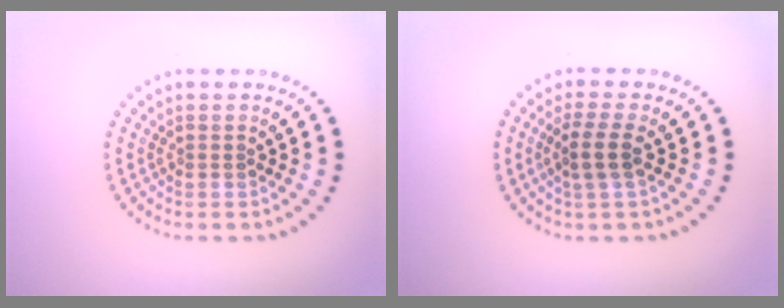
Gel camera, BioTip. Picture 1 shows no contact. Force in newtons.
{"total": 2.5, "press": 2.0, "slide": 1.5}